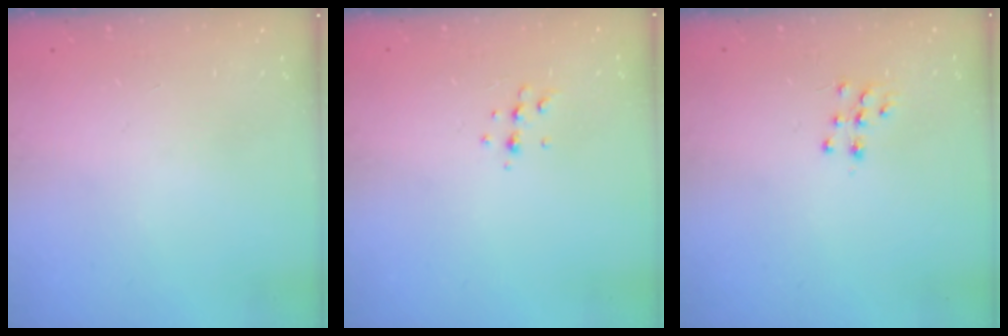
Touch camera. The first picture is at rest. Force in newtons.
{"total": 4.8, "press": 4.7, "slide": 1.1}
{"total": 7.0, "press": 7.0, "slide": 0.3}